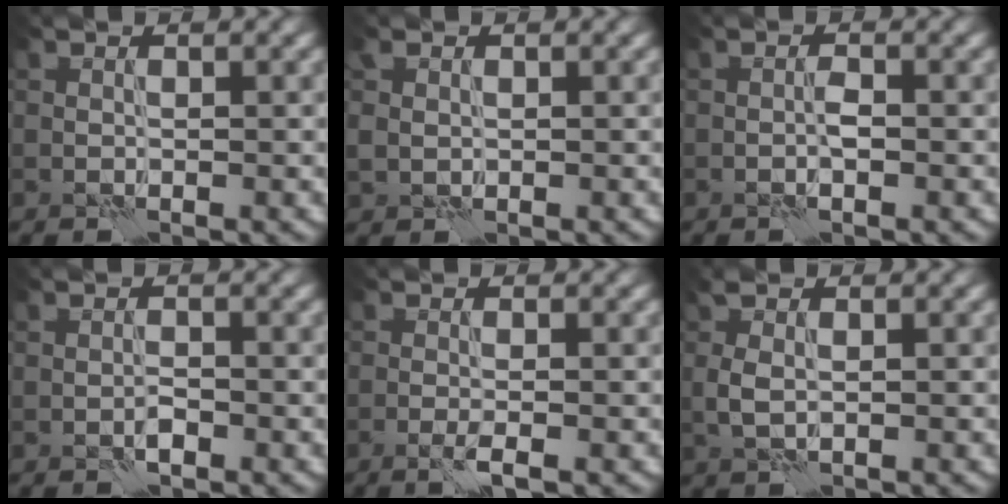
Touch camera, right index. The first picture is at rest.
{"total": 1.7, "force": [0.6, 1.5, 0.7], "torque": [-0.018, -0.001, 0.012]}
{"total": 0.7, "force": [-0.1, 0.1, 0.6], "torque": [-0.013, 0.002, -0.004]}
{"total": 0.6, "force": [-0.3, 0.3, 0.4], "torque": [-0.010, 0.001, -0.007]}
{"total": 1.5, "force": [-0.6, 0.3, 1.3], "torque": [-0.025, 0.001, -0.016]}
{"total": 1.9, "force": [0.4, 1.1, 1.5], "torque": [-0.039, -0.001, 0.007]}